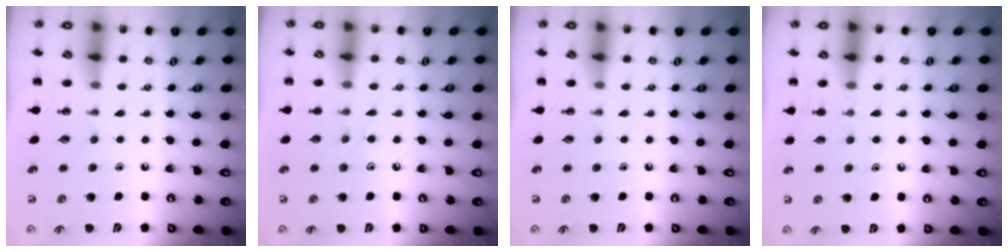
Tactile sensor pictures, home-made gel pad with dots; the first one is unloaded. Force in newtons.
{"total": 5.2, "press": 4.9, "slide": 1.8}
{"total": 0.0}
{"total": 5.5, "press": 5.2, "slide": 1.8}